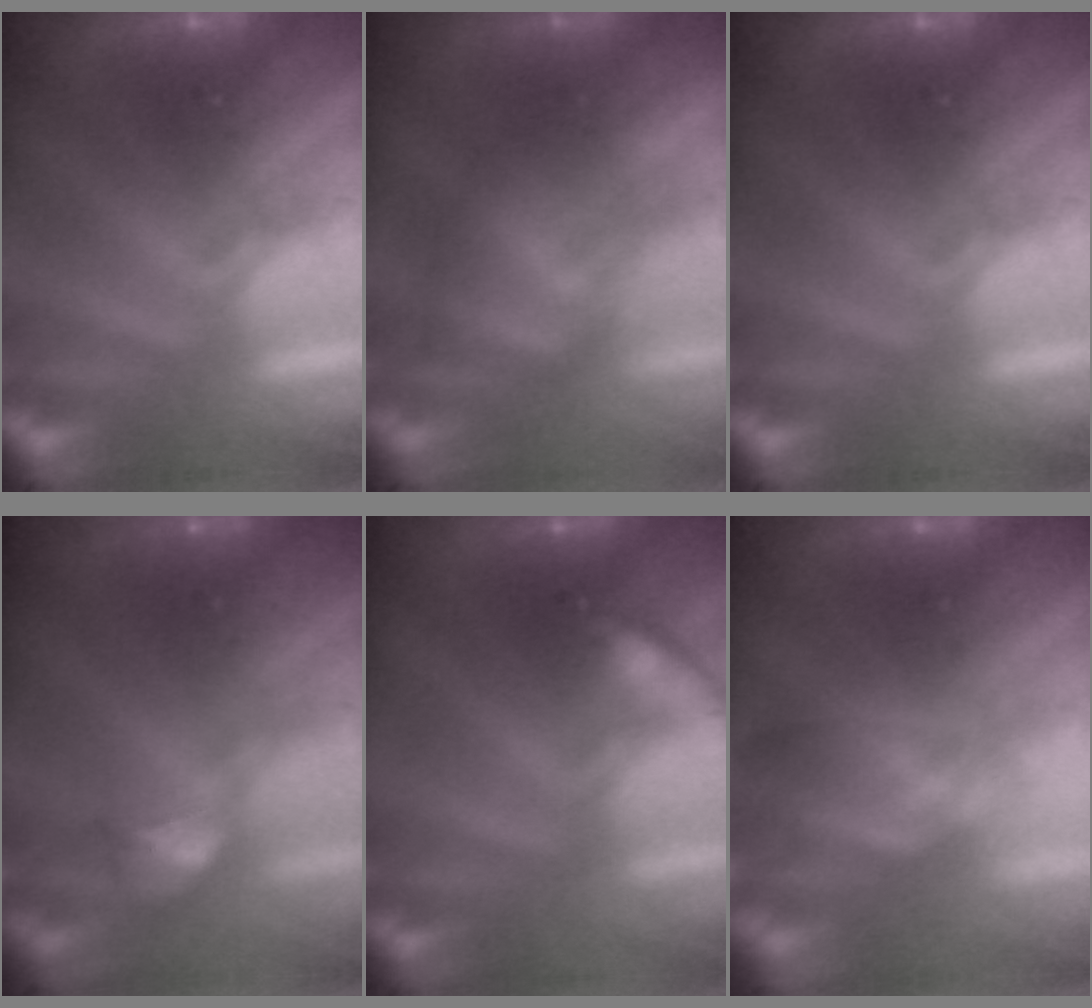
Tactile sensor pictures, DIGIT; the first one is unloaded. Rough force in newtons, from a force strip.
{"total": 3.4}
{"total": 0.0}
{"total": 2.3}
{"total": 2.1}
{"total": 7.1}